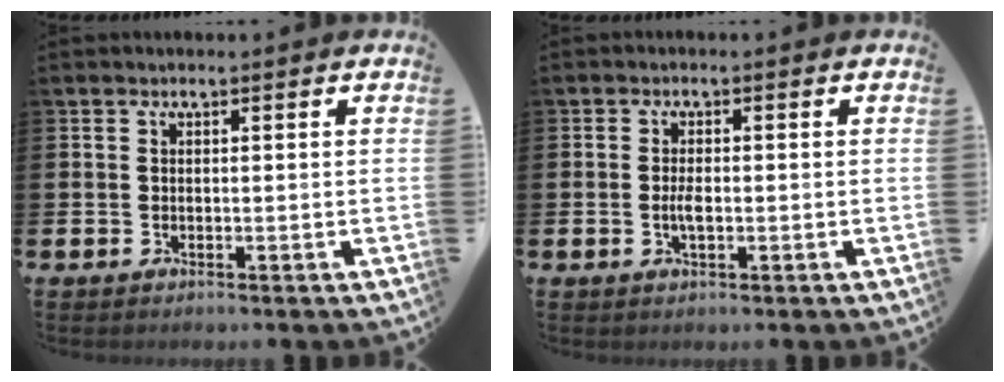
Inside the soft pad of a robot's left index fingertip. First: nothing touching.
{"total": 2.2, "force": [-0.3, 0.8, 2.0], "torque": [-0.032, -0.002, -0.007]}